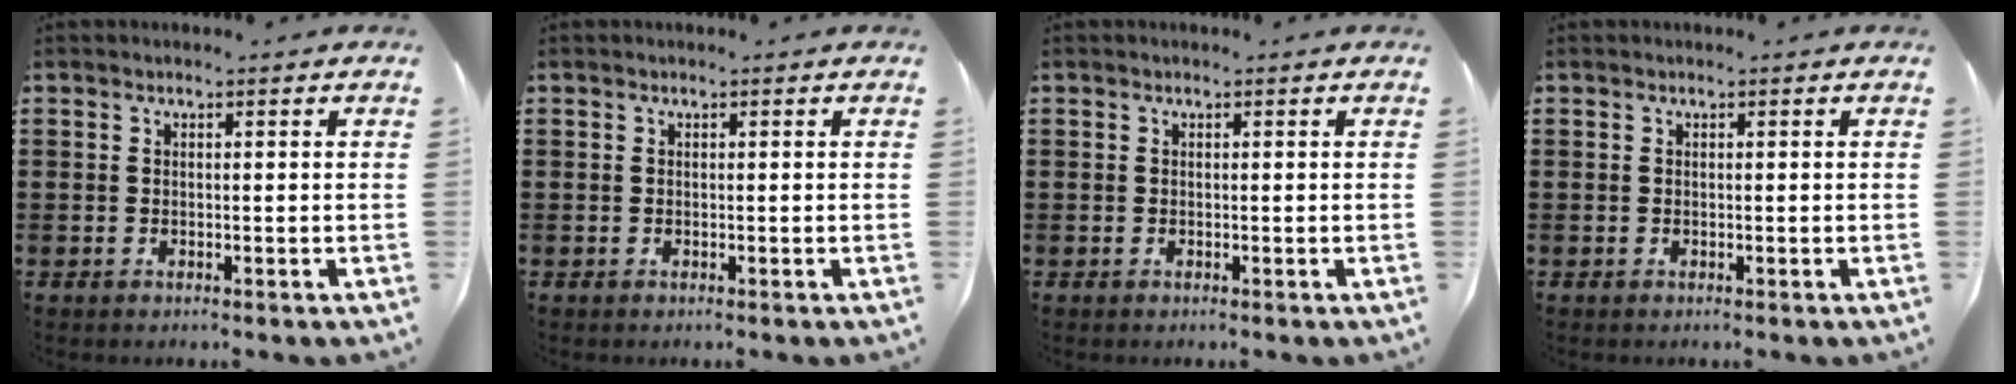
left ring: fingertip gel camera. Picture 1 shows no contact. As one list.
[{"total": 0.0}, {"total": 0.0}, {"total": 0.0}]